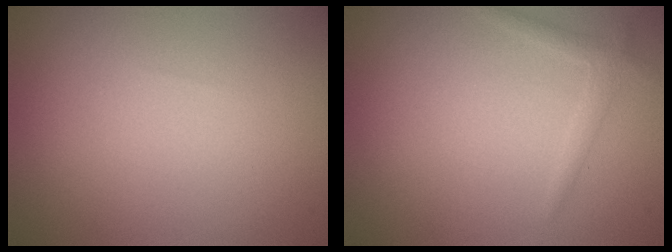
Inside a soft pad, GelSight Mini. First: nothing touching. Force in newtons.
{"total": 1.2, "press": 1.2, "slide": 0.1}